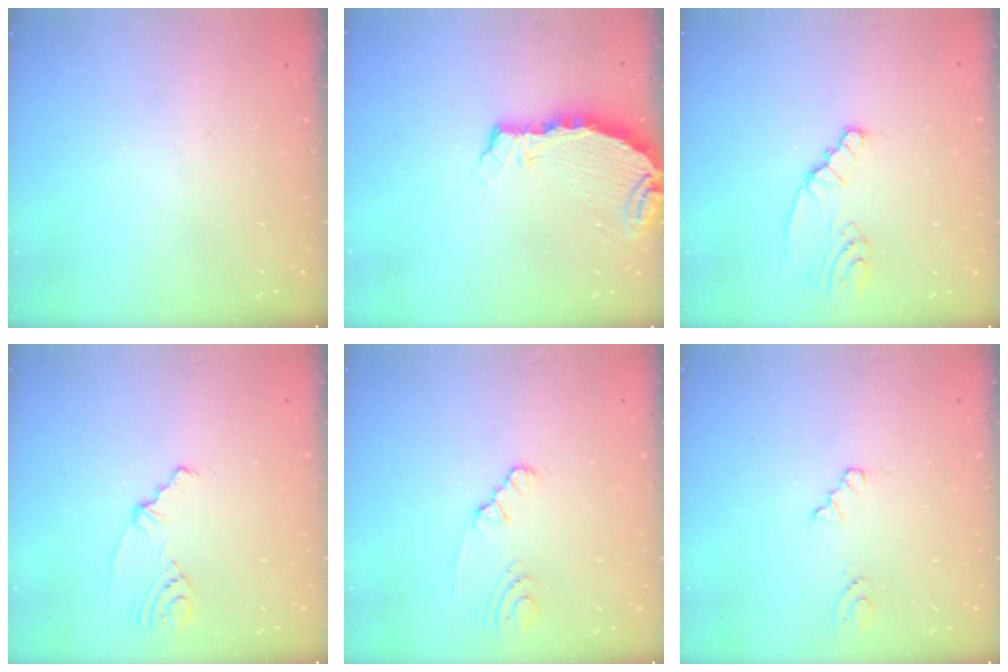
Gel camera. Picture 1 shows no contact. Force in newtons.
{"total": 5.6, "press": 5.6, "slide": 0.6}
{"total": 2.2, "press": 2.2, "slide": 0.1}
{"total": 2.3, "press": 1.9, "slide": 1.4}
{"total": 1.2, "press": 1.2, "slide": 0.3}
{"total": 2.1, "press": 2.1, "slide": 0.3}